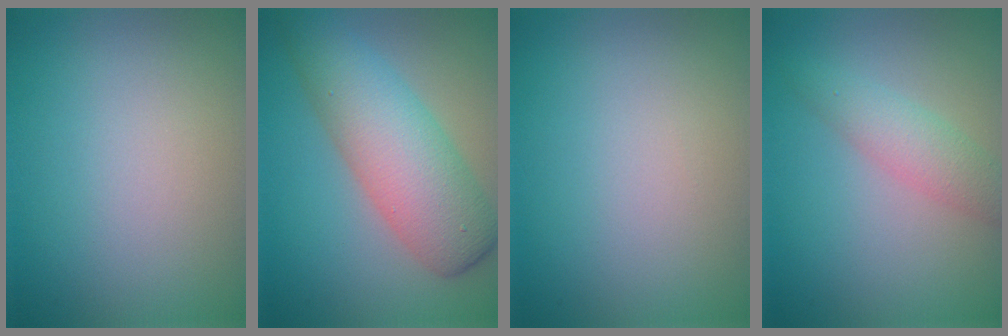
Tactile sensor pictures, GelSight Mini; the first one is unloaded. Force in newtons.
{"total": 7.5, "press": 7.5, "slide": 0.4}
{"total": 0.0}
{"total": 2.8, "press": 2.8, "slide": 0.1}